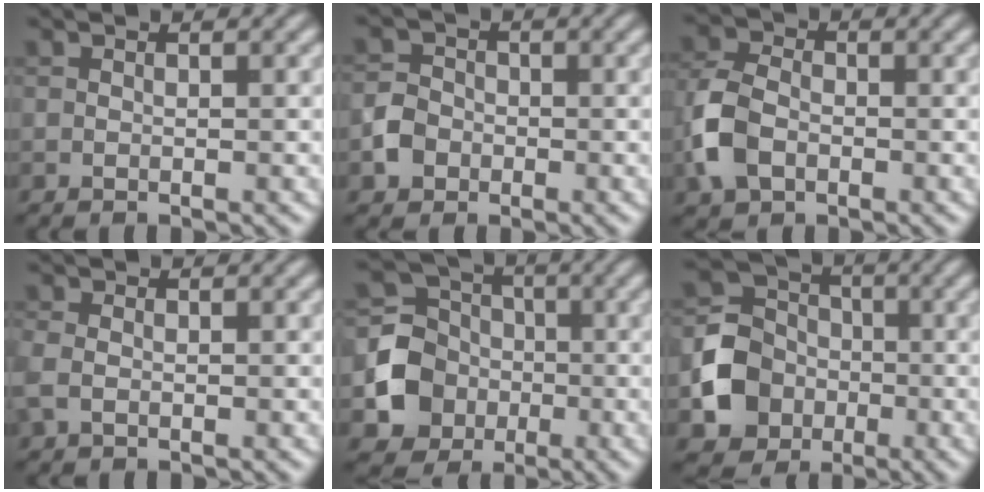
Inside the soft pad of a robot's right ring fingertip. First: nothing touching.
{"total": 2.7, "force": [-1.1, 2.3, 0.9], "torque": [-0.013, 0.005, -0.024]}
{"total": 5.4, "force": [-1.9, 3.7, 3.3], "torque": [-0.082, 0.003, -0.047]}
{"total": 1.8, "force": [-0.4, 1.4, 1.1], "torque": [-0.030, 0.000, -0.012]}
{"total": 6.1, "force": [-1.5, 5.5, 2.1], "torque": [-0.039, 0.001, -0.035]}
{"total": 6.4, "force": [-1.8, 5.6, 2.4], "torque": [-0.049, 0.002, -0.042]}